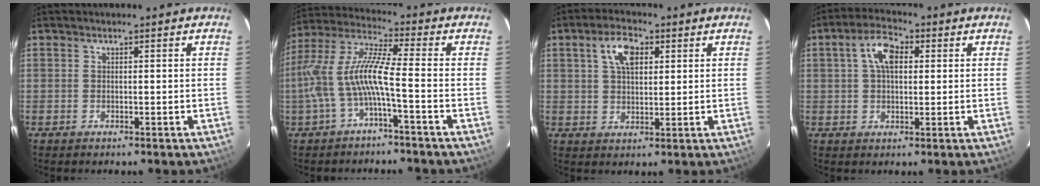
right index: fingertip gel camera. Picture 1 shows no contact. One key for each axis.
{"total": 10.9, "fx": -3.2, "fy": 1.1, "fz": 10.4, "tx": -0.222, "ty": 0.008, "tz": -0.059}
{"total": 6.5, "fx": 2.5, "fy": 3.5, "fz": 4.9, "tx": -0.089, "ty": 0.018, "tz": 0.047}
{"total": 6.6, "fx": 1.7, "fy": 3.7, "fz": 5.1, "tx": -0.096, "ty": 0.022, "tz": 0.031}